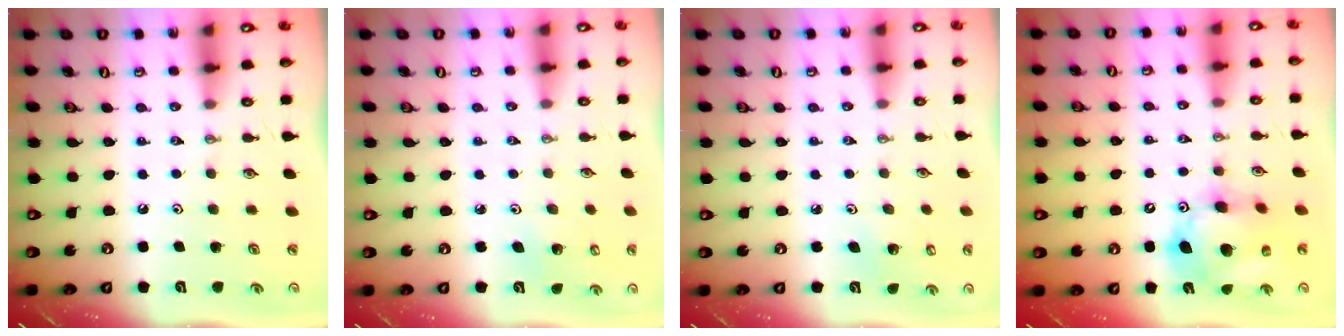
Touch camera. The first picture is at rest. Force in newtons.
{"total": 3.0, "press": 2.9, "slide": 0.5}
{"total": 3.0, "press": 2.9, "slide": 0.5}
{"total": 15.6, "press": 15.4, "slide": 2.5}